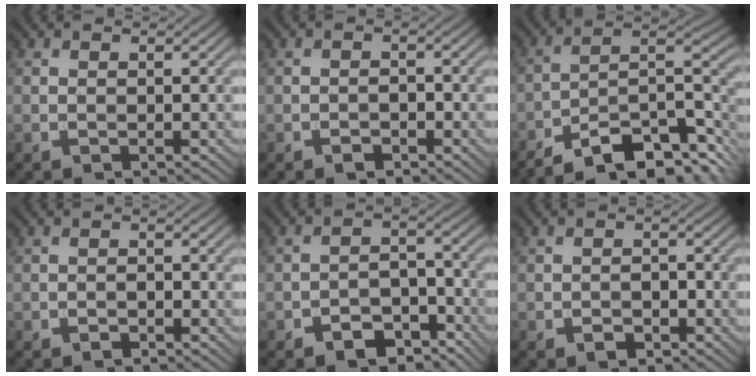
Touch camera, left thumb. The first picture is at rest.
{"total": 1.7, "force": [-1.1, 1.0, 0.8], "torque": [-0.009, 0.002, -0.021]}
{"total": 14.5, "force": [-10.8, 4.1, 8.8], "torque": [-0.149, 0.000, -0.179]}
{"total": 1.2, "force": [-0.8, 0.6, 0.6], "torque": [-0.007, 0.002, -0.014]}
{"total": 6.0, "force": [-4.2, 3.2, 2.7], "torque": [-0.036, 0.002, -0.078]}
{"total": 2.2, "force": [-1.3, 1.4, 1.2], "torque": [-0.015, 0.002, -0.023]}